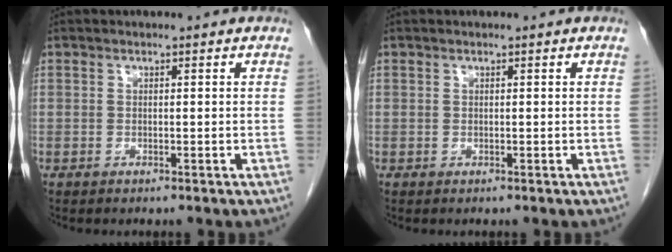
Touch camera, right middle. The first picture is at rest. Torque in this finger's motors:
{"motor_torque": [0.17, -0.09, 0.03, 0.01]}